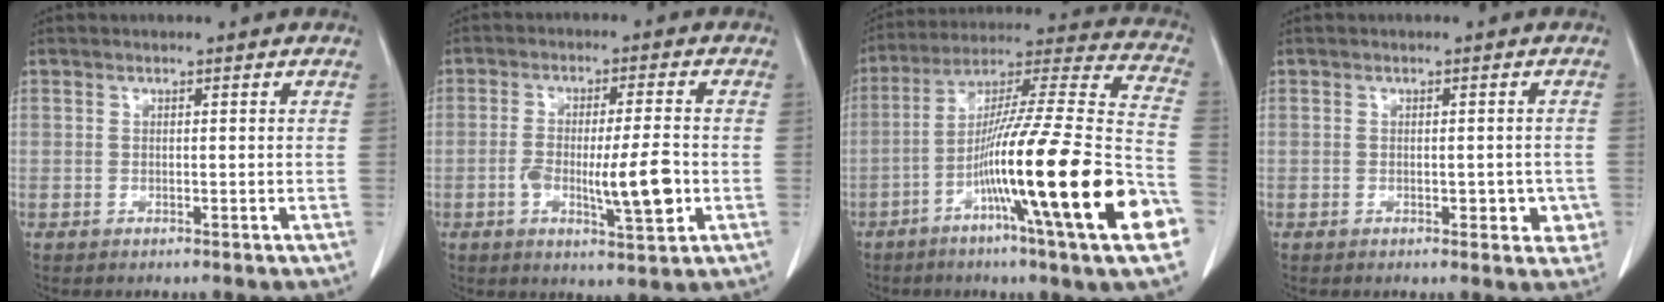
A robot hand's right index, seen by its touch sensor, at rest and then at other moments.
{"total": 8.7, "force": [-1.9, 1.2, 8.4], "torque": [-0.144, -0.001, -0.027]}
{"total": 29.0, "force": [-9.9, 0.4, 27.3], "torque": [-0.381, -0.026, -0.171]}
{"total": 3.5, "force": [-1.0, 1.9, 2.7], "torque": [-0.018, 0.003, -0.006]}